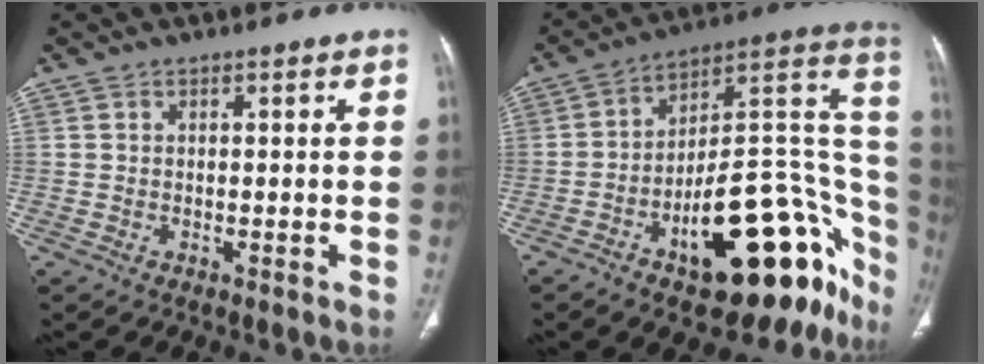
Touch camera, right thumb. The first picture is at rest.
{"total": 31.0, "force": [-13.6, 13.3, 24.4], "torque": [-0.215, 0.104, -0.191]}